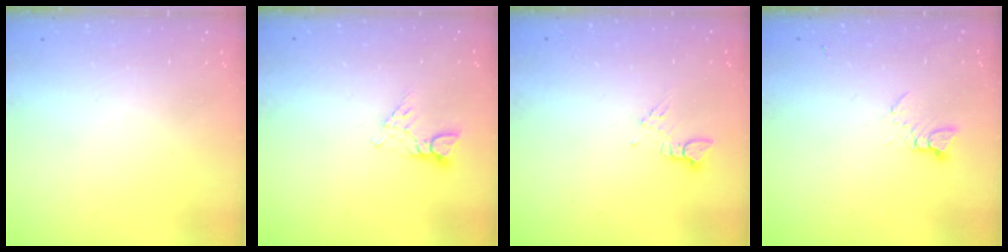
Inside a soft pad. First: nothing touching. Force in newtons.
{"total": 3.2, "press": 3.2, "slide": 0.3}
{"total": 4.8, "press": 4.8, "slide": 0.6}
{"total": 2.5, "press": 2.5, "slide": 0.3}